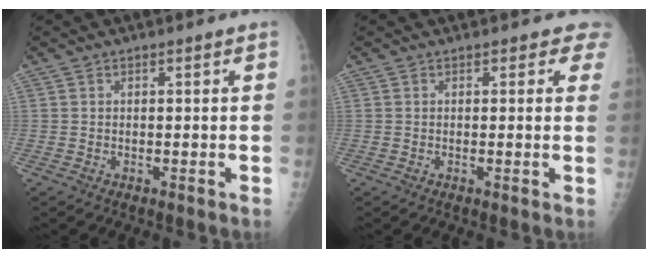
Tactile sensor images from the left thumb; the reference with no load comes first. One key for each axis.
{"total": 2.7, "fx": 2.2, "fy": 1.5, "fz": 0.6, "tx": 0.025, "ty": -0.008, "tz": 0.006}